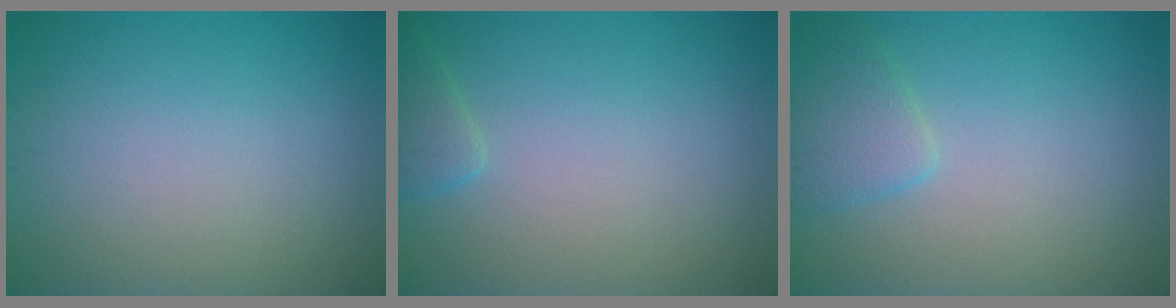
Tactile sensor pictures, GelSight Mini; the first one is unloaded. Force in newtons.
{"total": 1.5, "press": 1.5, "slide": 0.1}
{"total": 2.3, "press": 2.3, "slide": 0.2}